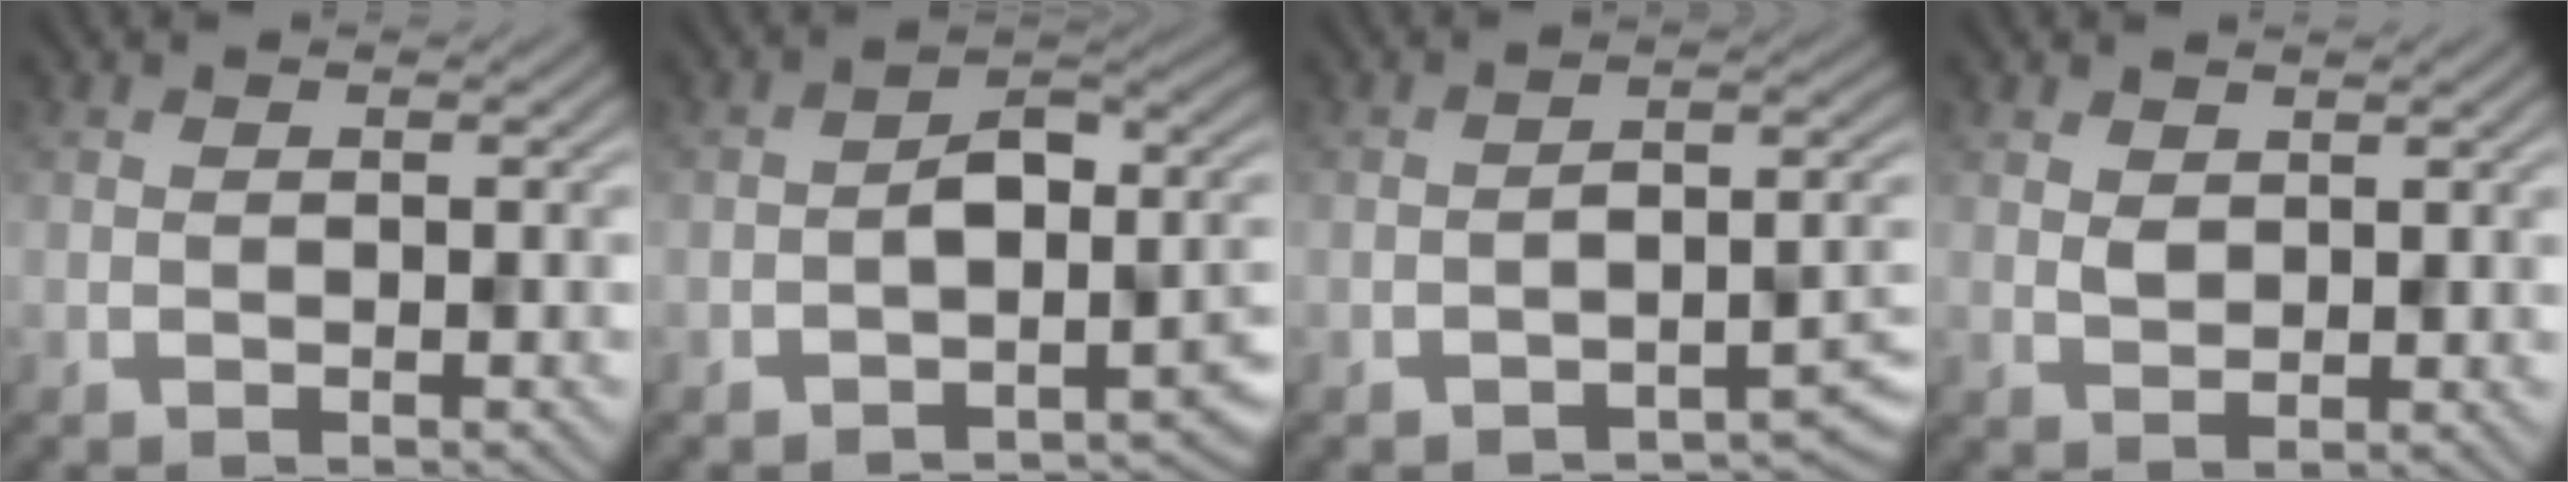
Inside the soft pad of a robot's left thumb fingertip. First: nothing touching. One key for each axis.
{"total": 7.5, "fx": -2.4, "fy": 4.5, "fz": 5.4, "tx": -0.061, "ty": -0.005, "tz": -0.045}
{"total": 4.6, "fx": -2.8, "fy": 1.7, "fz": 3.3, "tx": -0.039, "ty": 0.004, "tz": -0.044}
{"total": 1.4, "fx": 1.0, "fy": 0.9, "fz": 0.5, "tx": -0.012, "ty": -0.002, "tz": 0.022}